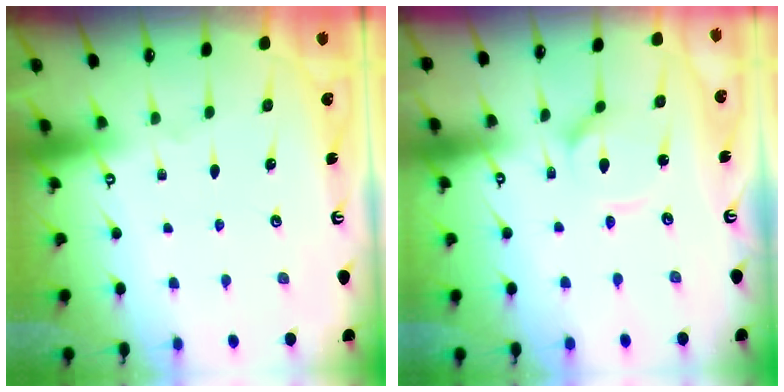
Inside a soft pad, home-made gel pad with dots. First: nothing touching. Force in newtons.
{"total": 5.4, "press": 5.4, "slide": 0.4}